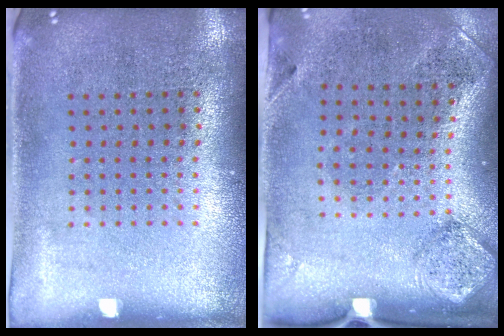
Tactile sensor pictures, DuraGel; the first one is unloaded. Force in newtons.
{"total": 1.9, "press": 1.1, "slide": 1.6}